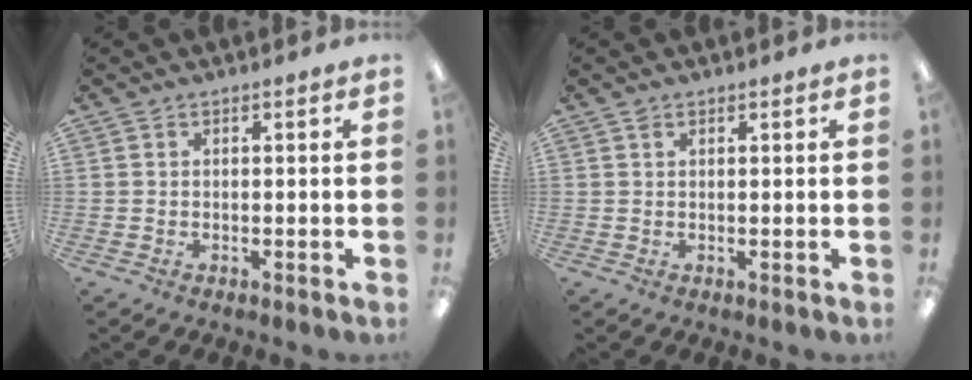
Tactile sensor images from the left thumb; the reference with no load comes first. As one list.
[{"total": 0.9, "force": [0.7, 0.4, 0.4], "torque": [-0.010, 0.000, 0.012]}]